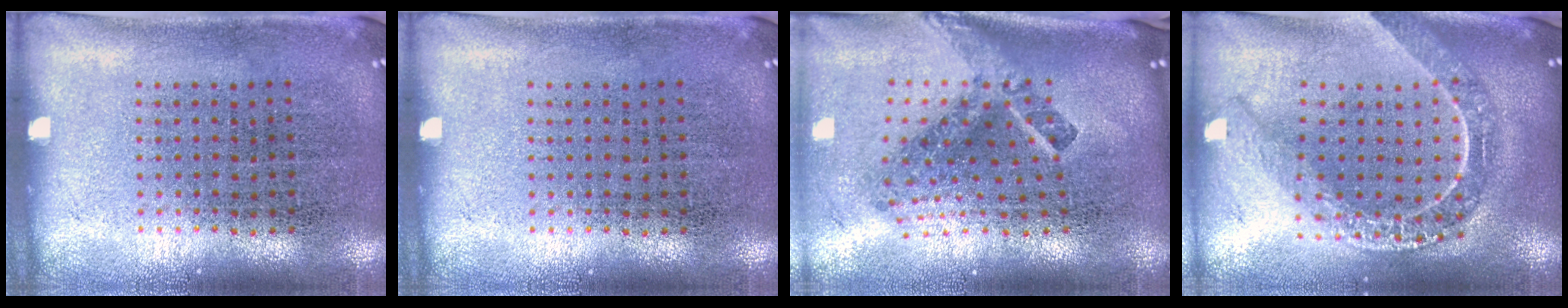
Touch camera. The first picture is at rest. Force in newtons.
{"total": 0.0}
{"total": 2.9, "press": 1.7, "slide": 2.3}
{"total": 2.1, "press": 1.9, "slide": 1.0}